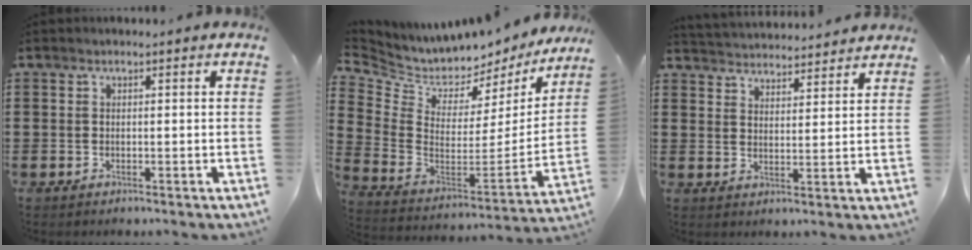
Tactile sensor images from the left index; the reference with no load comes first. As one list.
[{"total": 5.1, "force": [4.4, 2.4, 0.7], "torque": [-0.050, -0.055, 0.073]}, {"total": 3.6, "force": [3.6, 0.0, -0.5], "torque": [-0.006, -0.019, 0.063]}]